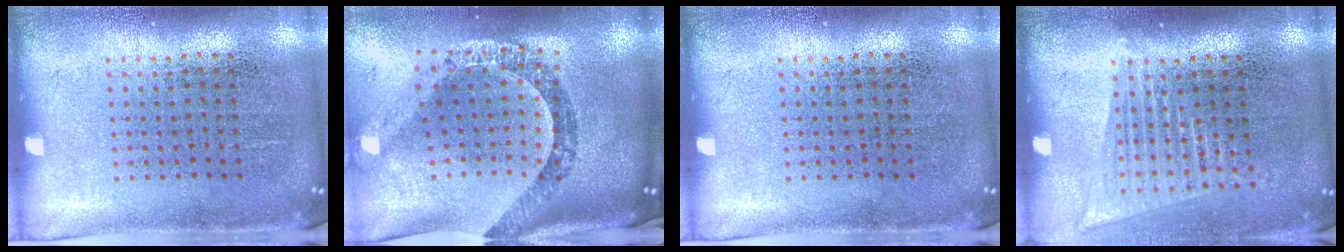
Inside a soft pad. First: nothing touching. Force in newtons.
{"total": 2.4, "press": 1.9, "slide": 1.5}
{"total": 0.0}
{"total": 1.5, "press": 1.3, "slide": 0.8}